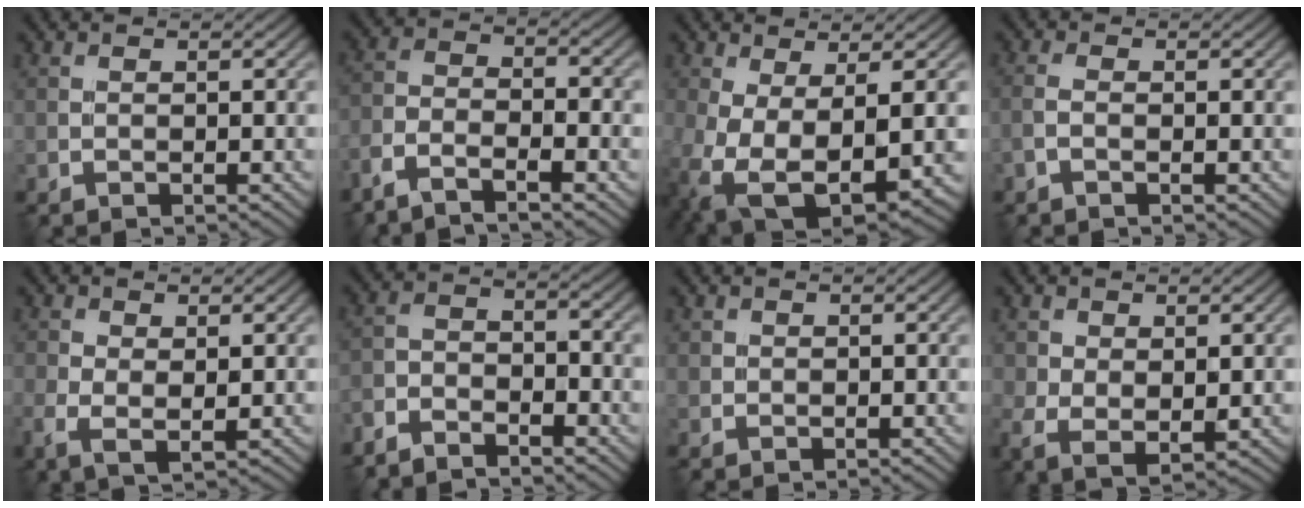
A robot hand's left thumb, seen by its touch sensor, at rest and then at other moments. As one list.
[{"total": 5.8, "force": [-4.2, 1.4, 3.6], "torque": [-0.083, -0.006, -0.093]}, {"total": 11.2, "force": [-2.9, 5.9, 9.1], "torque": [-0.208, -0.054, -0.022]}, {"total": 1.4, "force": [-0.6, 0.5, 1.2], "torque": [-0.031, 0.001, -0.017]}, {"total": 4.1, "force": [-0.1, 2.4, 3.3], "torque": [-0.085, -0.008, -0.002]}, {"total": 4.9, "force": [-4.3, 1.6, 1.8], "torque": [-0.038, -0.006, -0.095]}, {"total": 0.9, "force": [0.3, 0.9, 0.2], "torque": [-0.002, -0.004, 0.005]}, {"total": 5.4, "force": [0.6, 3.6, 3.9], "torque": [-0.091, -0.015, 0.014]}]